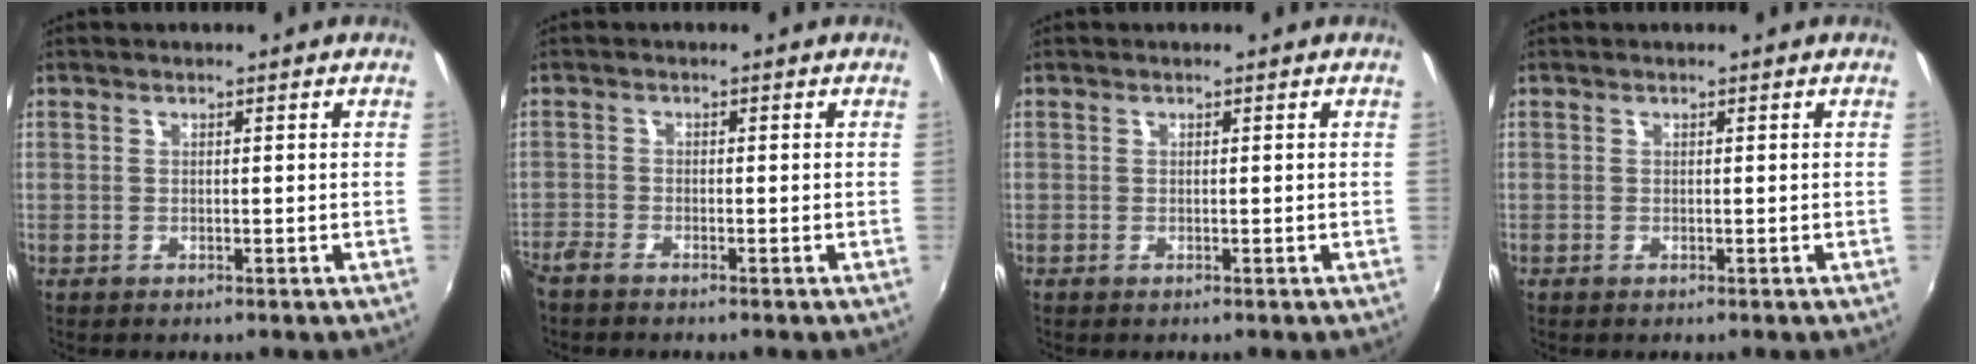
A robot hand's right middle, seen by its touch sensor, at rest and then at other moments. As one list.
[{"total": 2.4, "force": [-2.1, 0.5, 0.9], "torque": [-0.027, -0.009, -0.045]}, {"total": 0.0}, {"total": 0.0}]